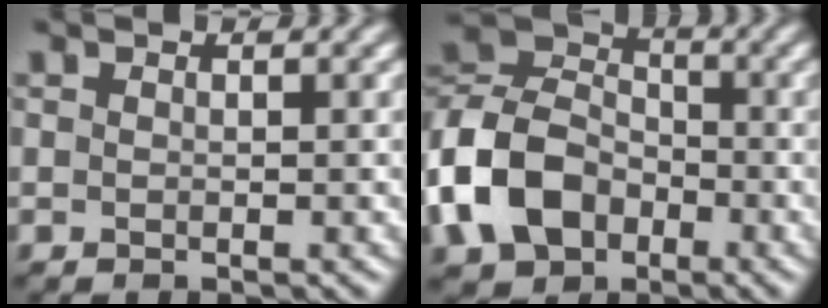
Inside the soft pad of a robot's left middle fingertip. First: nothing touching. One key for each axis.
{"total": 9.5, "fx": -4.0, "fy": 6.9, "fz": 5.0, "tx": -0.112, "ty": -0.002, "tz": -0.095}